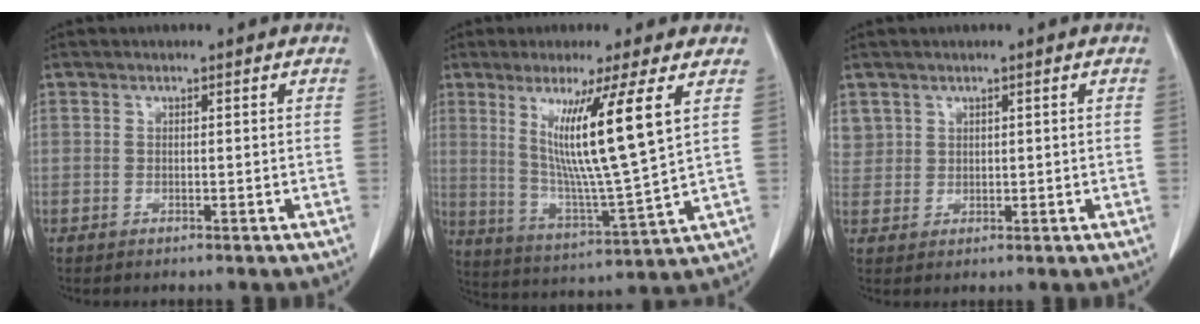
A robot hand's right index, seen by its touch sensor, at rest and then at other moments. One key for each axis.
{"total": 13.9, "fx": 4.9, "fy": -1.3, "fz": 12.9, "tx": -0.234, "ty": -0.028, "tz": 0.089}
{"total": 3.0, "fx": 1.6, "fy": 2.5, "fz": 0.2, "tx": 0.004, "ty": 0.005, "tz": 0.035}